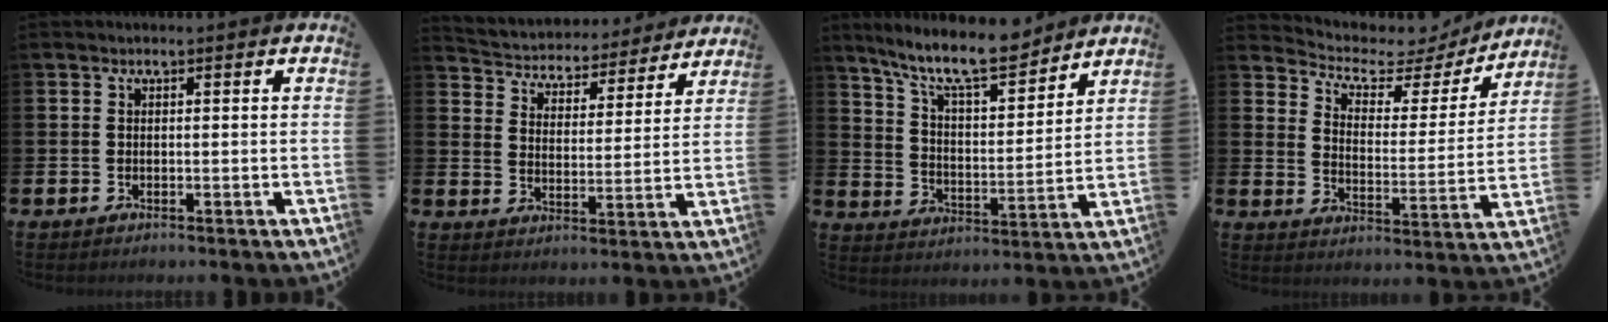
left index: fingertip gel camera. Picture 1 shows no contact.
{"total": 4.5, "force": [4.3, 1.5, 0.0], "torque": [-0.024, -0.044, 0.066]}
{"total": 11.2, "force": [9.8, 2.2, 5.0], "torque": [-0.119, -0.053, 0.174]}
{"total": 5.3, "force": [4.7, 2.2, 1.1], "torque": [-0.049, -0.041, 0.072]}